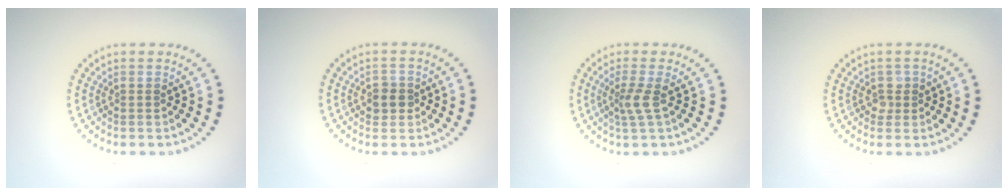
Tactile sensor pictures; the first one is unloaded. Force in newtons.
{"total": 1.8, "press": 1.7, "slide": 0.6}
{"total": 2.0, "press": 1.3, "slide": 1.5}
{"total": 1.2, "press": 1.1, "slide": 0.5}